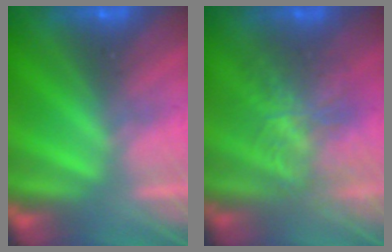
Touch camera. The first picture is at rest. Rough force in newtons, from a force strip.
{"total": 4.5}